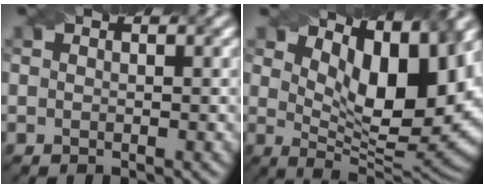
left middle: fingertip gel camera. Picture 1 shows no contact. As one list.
[{"total": 11.6, "force": [5.1, 4.5, 9.4], "torque": [-0.143, 0.000, 0.088]}]